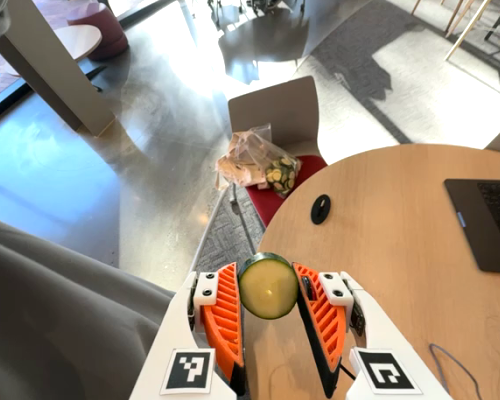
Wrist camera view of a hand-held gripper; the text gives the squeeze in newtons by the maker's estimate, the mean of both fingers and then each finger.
{"total": 8.7, "left": 8.3, "right": 9.1}